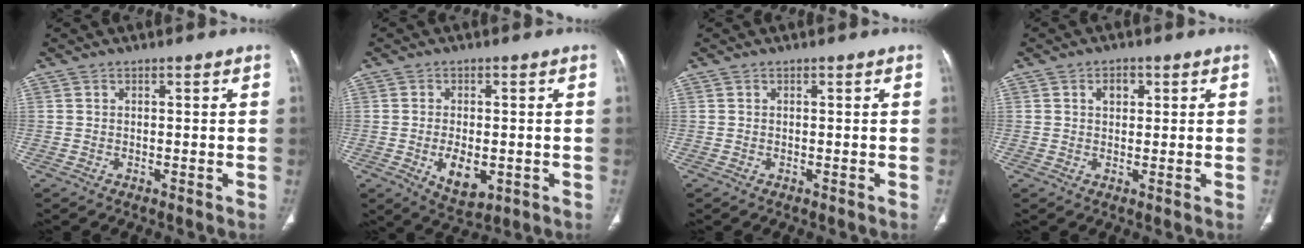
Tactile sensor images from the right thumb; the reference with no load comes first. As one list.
[{"total": 7.2, "force": [-1.7, 4.0, 5.8], "torque": [-0.084, -0.009, -0.016]}, {"total": 0.0}, {"total": 2.8, "force": [1.0, 2.0, 1.6], "torque": [-0.013, -0.001, 0.014]}]